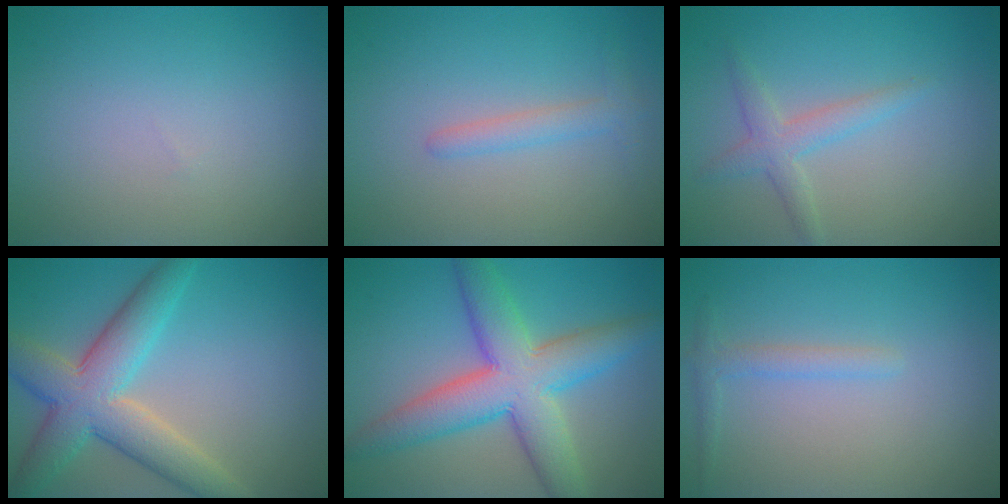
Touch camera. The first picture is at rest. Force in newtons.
{"total": 1.7, "press": 1.7, "slide": 0.1}
{"total": 2.3, "press": 2.3, "slide": 0.0}
{"total": 7.3, "press": 7.3, "slide": 0.4}
{"total": 8.5, "press": 8.5, "slide": 0.3}
{"total": 1.4, "press": 1.4, "slide": 0.1}